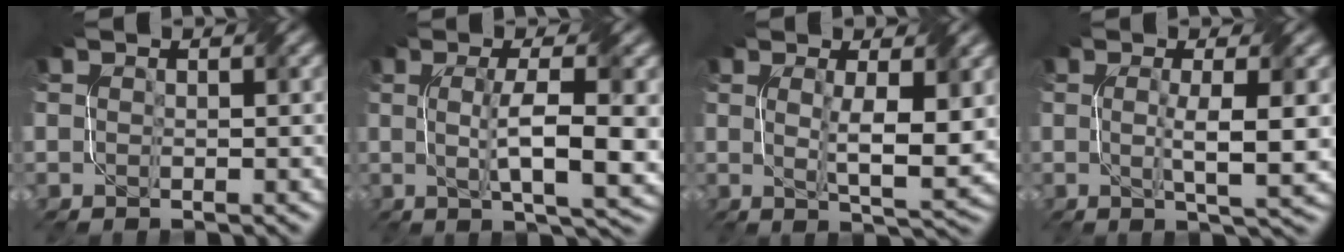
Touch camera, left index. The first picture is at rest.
{"total": 7.4, "force": [0.0, 1.6, 7.2], "torque": [-0.113, -0.001, 0.005]}
{"total": 5.1, "force": [0.7, 1.0, 4.9], "torque": [-0.084, -0.007, 0.017]}
{"total": 4.7, "force": [0.0, 0.8, 4.7], "torque": [-0.077, -0.002, 0.002]}